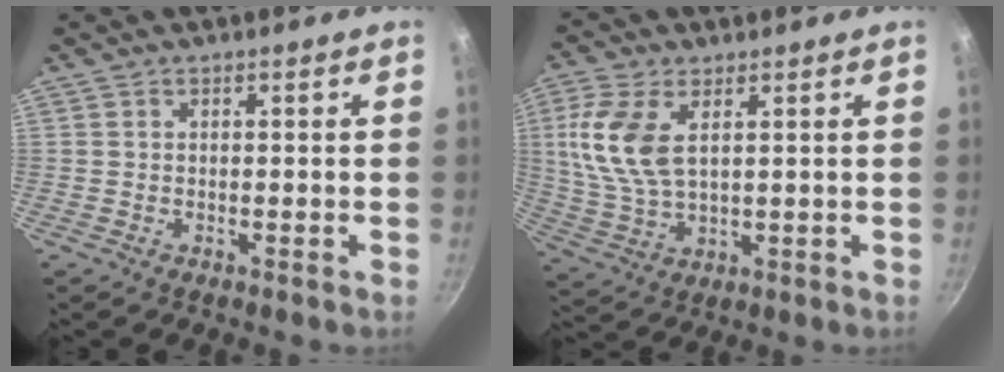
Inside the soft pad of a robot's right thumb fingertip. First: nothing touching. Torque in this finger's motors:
{"motor_torque": [0.22, 0.13, 1.22, 0.31, 0.41]}